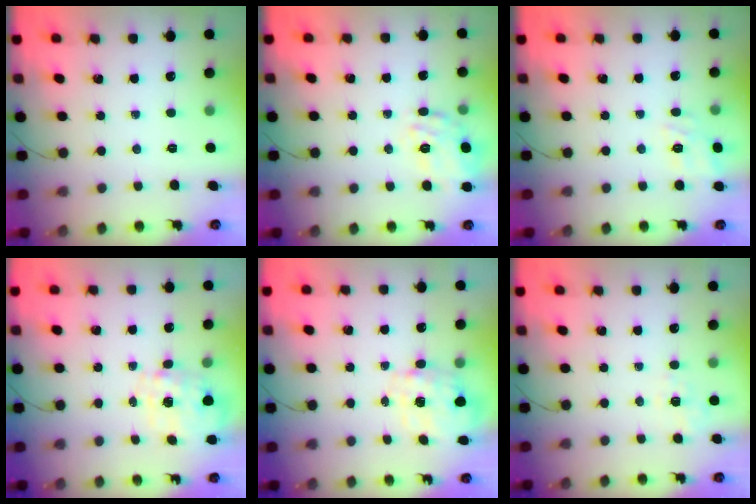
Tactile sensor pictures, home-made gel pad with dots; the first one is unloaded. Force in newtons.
{"total": 17.1, "press": 17.1, "slide": 1.1}
{"total": 11.1, "press": 11.1, "slide": 0.9}
{"total": 8.1, "press": 8.1, "slide": 0.7}
{"total": 2.7, "press": 2.6, "slide": 0.8}
{"total": 1.6, "press": 0.1, "slide": 1.6}